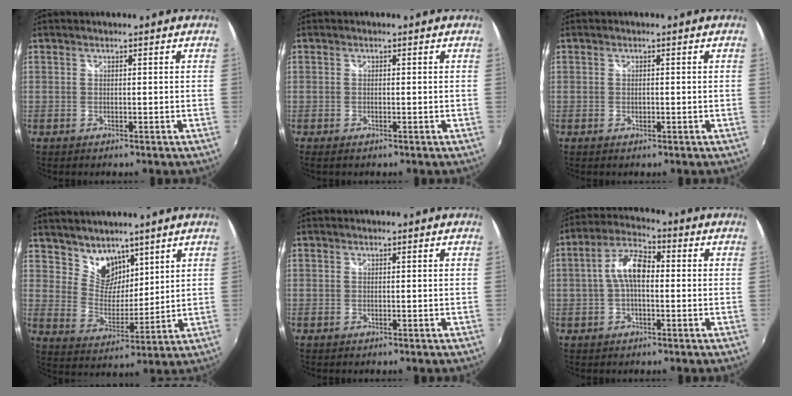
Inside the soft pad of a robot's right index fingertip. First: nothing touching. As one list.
[{"total": 0.7, "force": [-0.3, 0.2, 0.6], "torque": [-0.013, 0.000, -0.005]}, {"total": 0.8, "force": [-0.1, 0.4, 0.6], "torque": [-0.011, 0.002, -0.001]}, {"total": 8.7, "force": [6.6, 5.2, 2.4], "torque": [-0.032, 0.001, 0.129]}, {"total": 0.0}, {"total": 7.4, "force": [-0.2, 3.4, 6.6], "torque": [-0.133, 0.021, -0.006]}]